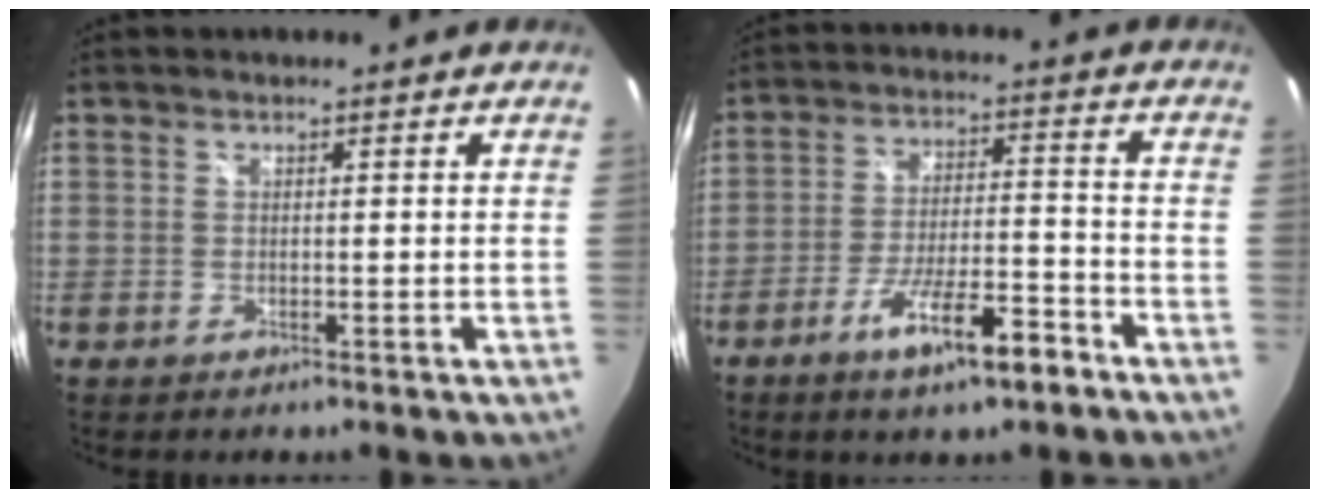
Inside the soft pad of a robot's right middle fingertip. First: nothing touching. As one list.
[{"total": 10.5, "force": [-6.6, 2.1, 7.9], "torque": [-0.150, -0.007, -0.107]}]